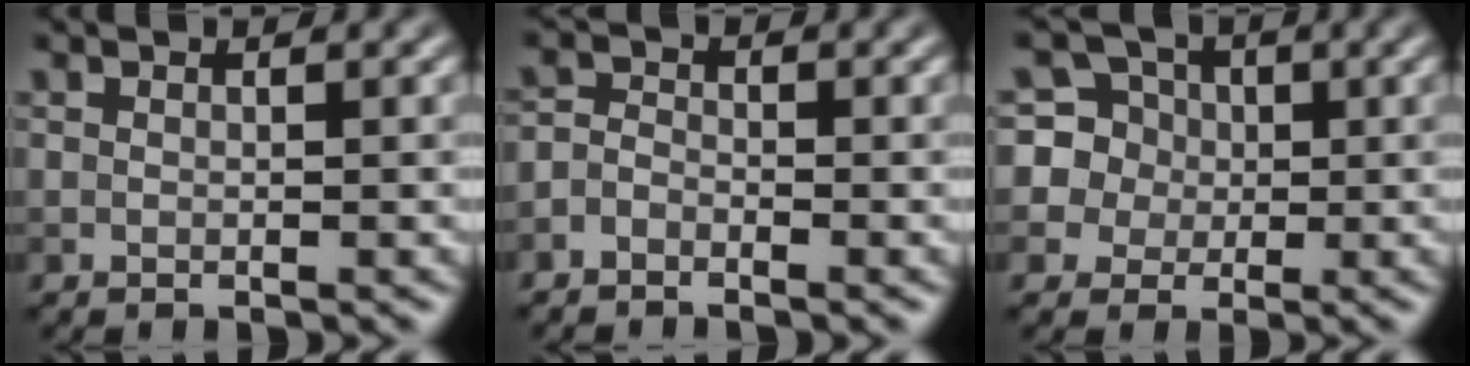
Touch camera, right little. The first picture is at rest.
{"total": 1.6, "force": [-1.3, 0.8, 0.6], "torque": [-0.012, 0.003, -0.033]}
{"total": 7.6, "force": [1.5, 7.3, 1.5], "torque": [-0.048, 0.034, 0.020]}